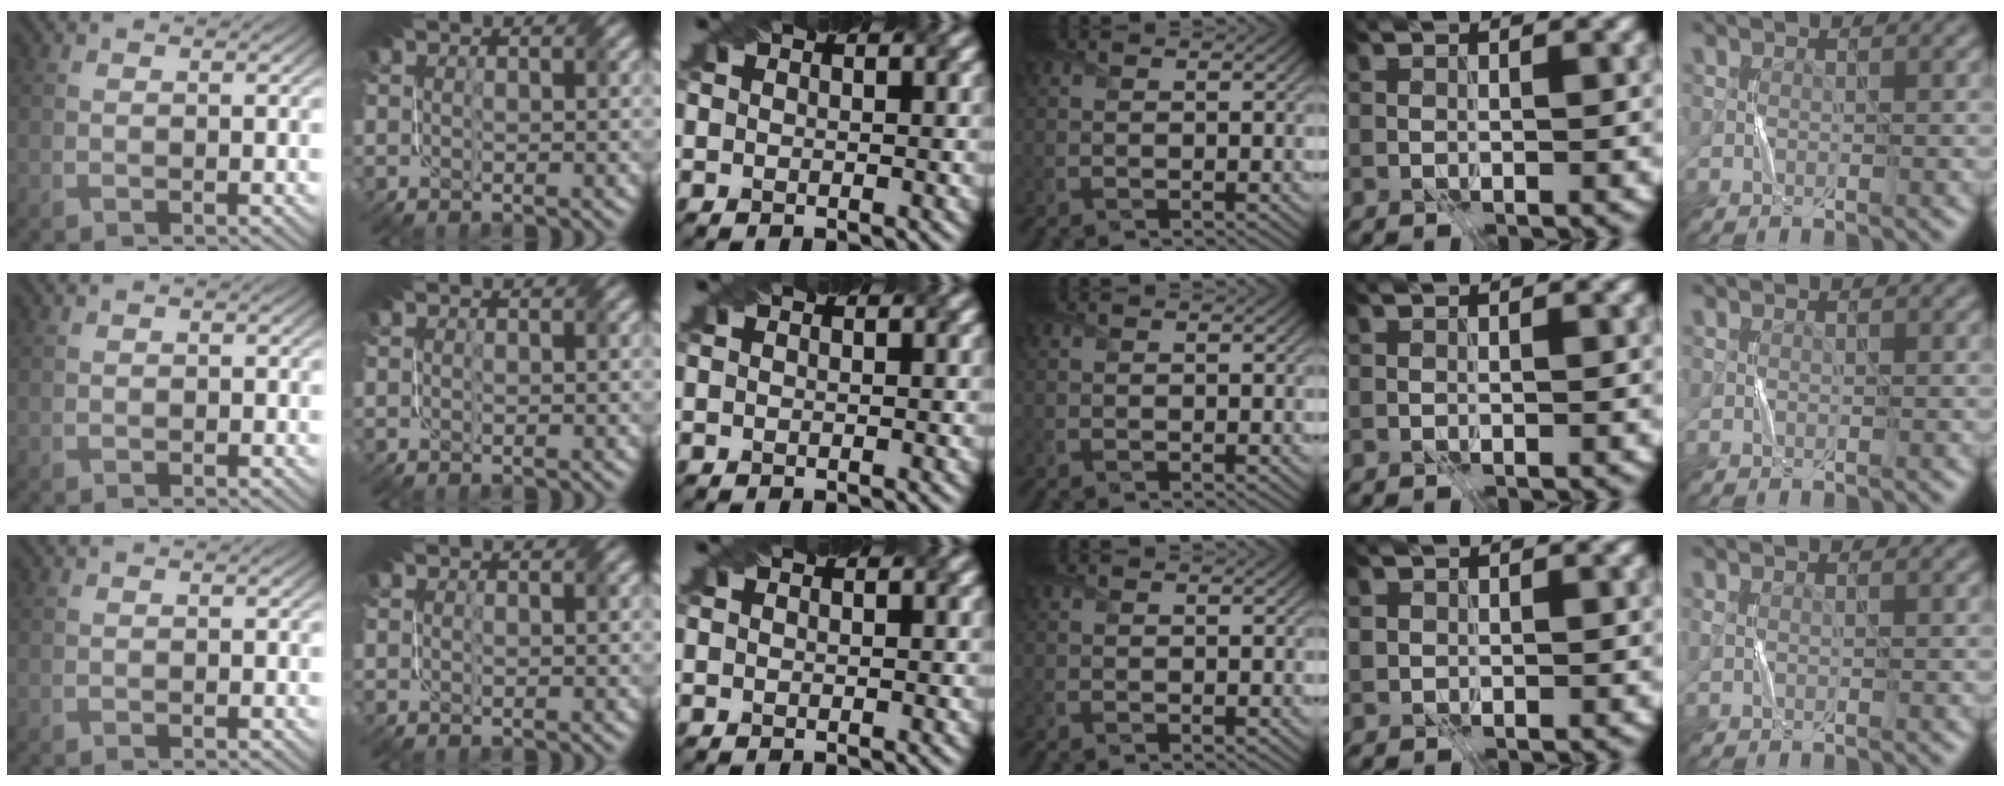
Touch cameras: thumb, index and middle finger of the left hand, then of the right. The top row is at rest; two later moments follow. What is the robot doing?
{"motion": "fold", "object": "paper"}